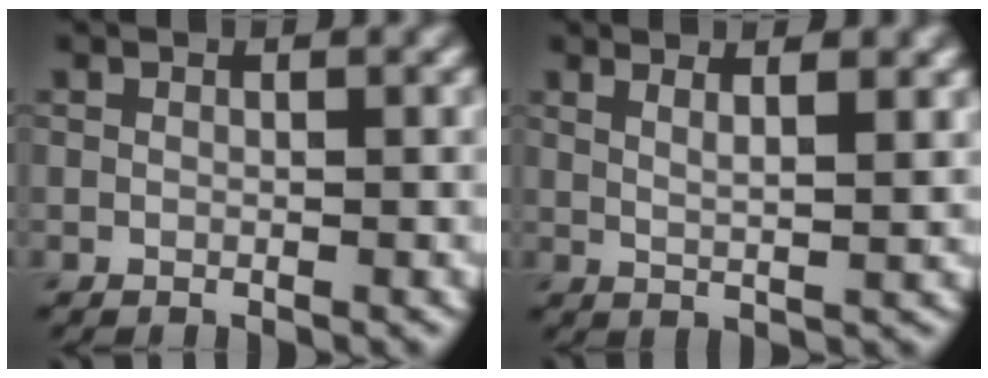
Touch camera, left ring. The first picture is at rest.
{"total": 3.8, "force": [2.2, 1.2, 2.8], "torque": [-0.020, 0.009, 0.012]}